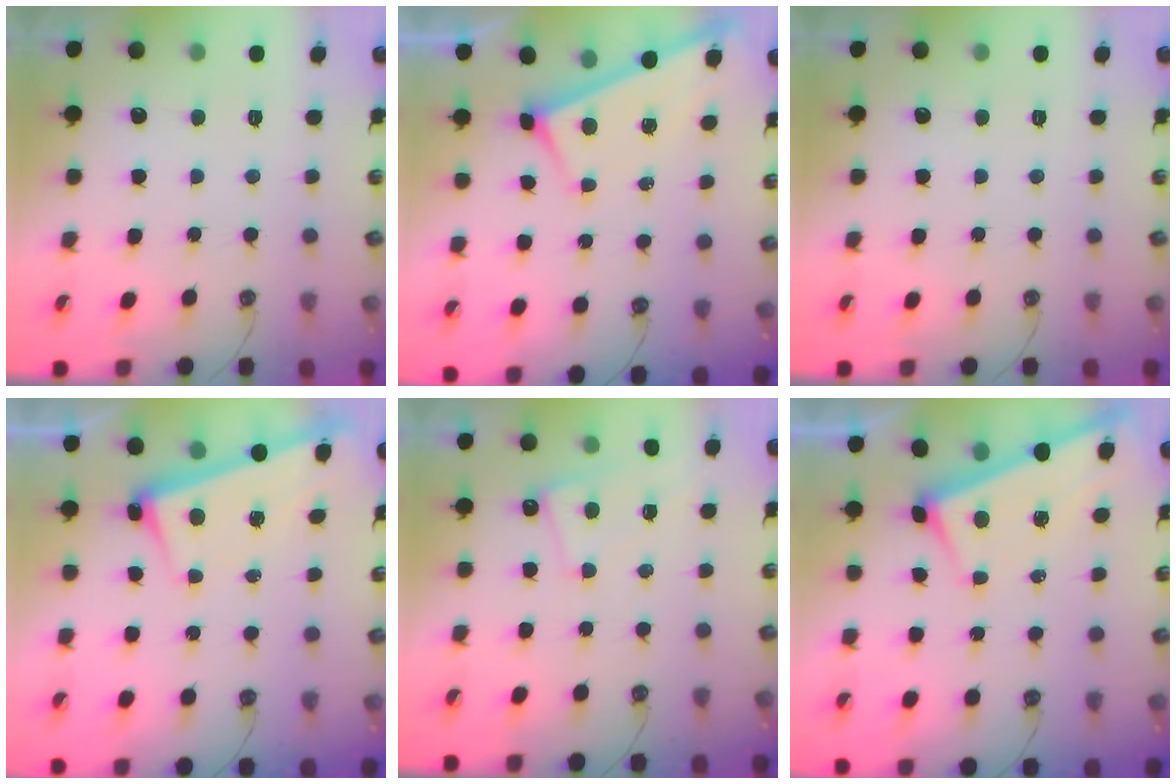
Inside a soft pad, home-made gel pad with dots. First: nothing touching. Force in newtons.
{"total": 2.9, "press": 2.9, "slide": 0.3}
{"total": 0.0}
{"total": 2.6, "press": 2.5, "slide": 0.7}
{"total": 2.4, "press": 2.4, "slide": 0.6}
{"total": 2.5, "press": 2.5, "slide": 0.2}